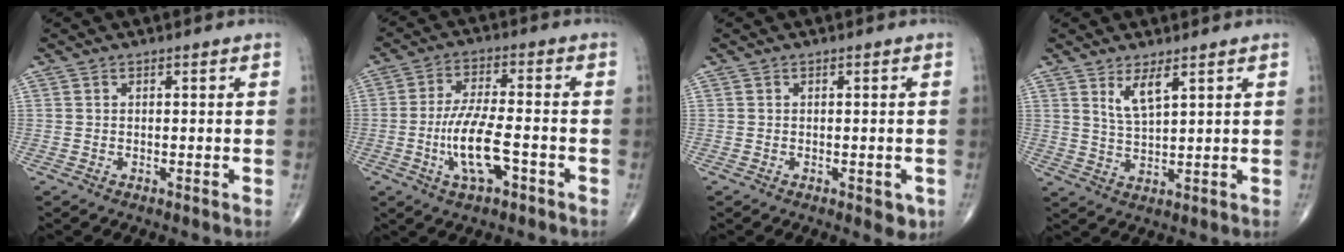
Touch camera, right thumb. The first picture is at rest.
{"total": 9.9, "force": [-3.3, 3.3, 8.8], "torque": [-0.174, 0.017, -0.060]}
{"total": 2.6, "force": [-0.9, 1.3, 2.0], "torque": [-0.009, -0.001, -0.008]}
{"total": 4.7, "force": [2.6, 1.1, 3.7], "torque": [-0.071, -0.024, 0.057]}